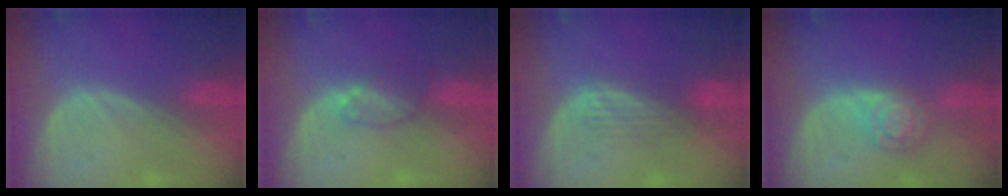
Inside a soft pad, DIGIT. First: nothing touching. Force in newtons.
{"total": 3.4, "press": 3.2, "slide": 0.9}
{"total": 3.4, "press": 3.1, "slide": 1.5}
{"total": 5.3, "press": 4.7, "slide": 2.6}